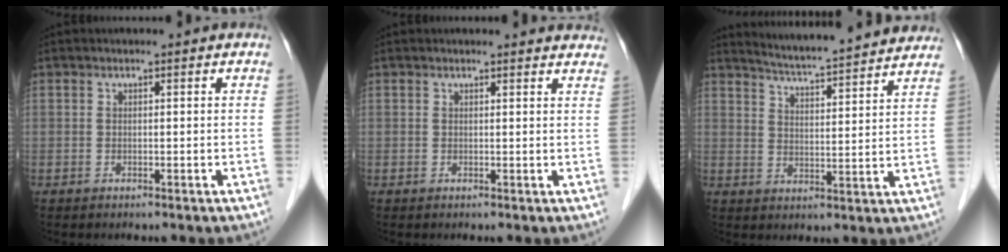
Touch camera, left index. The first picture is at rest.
{"total": 4.6, "force": [4.5, 0.9, 0.5], "torque": [0.004, -0.006, 0.028]}
{"total": 16.0, "force": [15.0, 0.5, 5.4], "torque": [-0.089, -0.003, 0.199]}